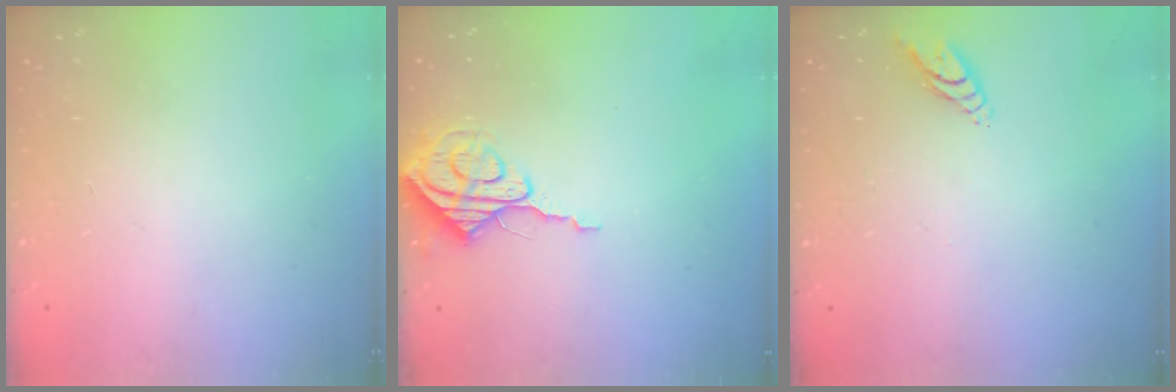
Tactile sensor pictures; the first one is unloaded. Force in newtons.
{"total": 7.9, "press": 7.9, "slide": 0.6}
{"total": 4.7, "press": 4.7, "slide": 0.1}